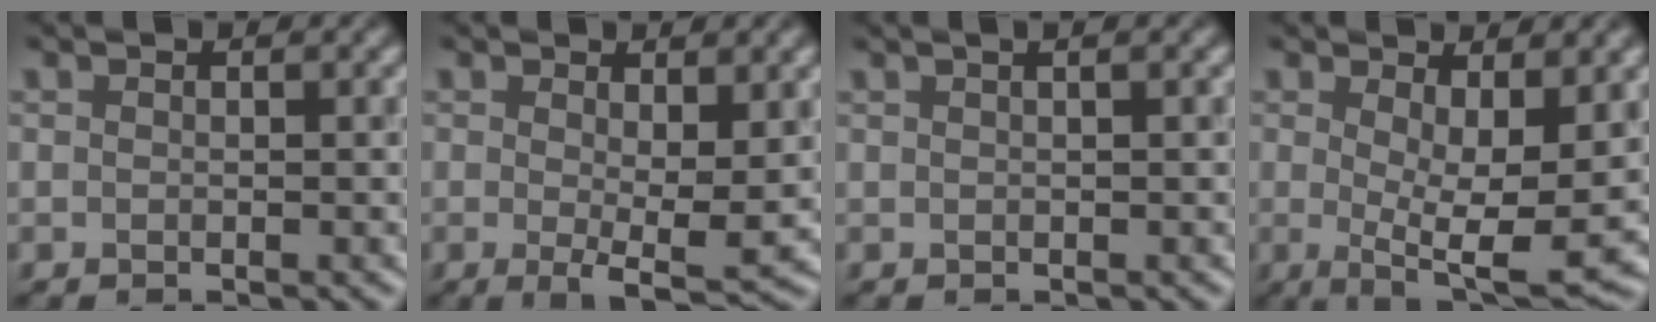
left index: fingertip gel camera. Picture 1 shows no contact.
{"total": 3.9, "force": [0.3, 1.0, 3.8], "torque": [-0.063, -0.012, 0.007]}
{"total": 2.1, "force": [1.3, 0.7, 1.4], "torque": [-0.011, 0.007, 0.001]}
{"total": 7.0, "force": [0.7, 2.1, 6.6], "torque": [-0.111, -0.017, 0.018]}